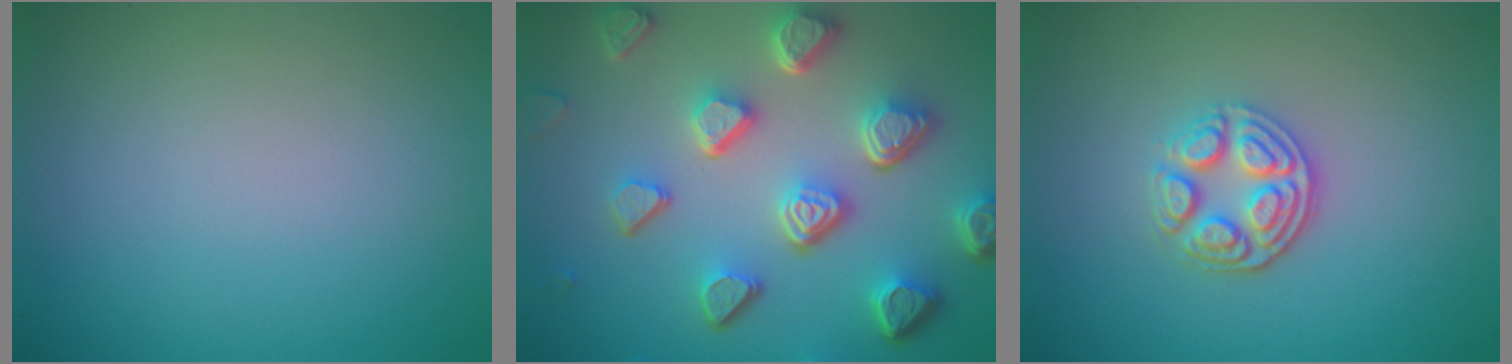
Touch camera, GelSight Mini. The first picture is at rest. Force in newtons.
{"total": 7.6, "press": 5.7, "slide": 5.1}
{"total": 3.5, "press": 3.0, "slide": 1.8}